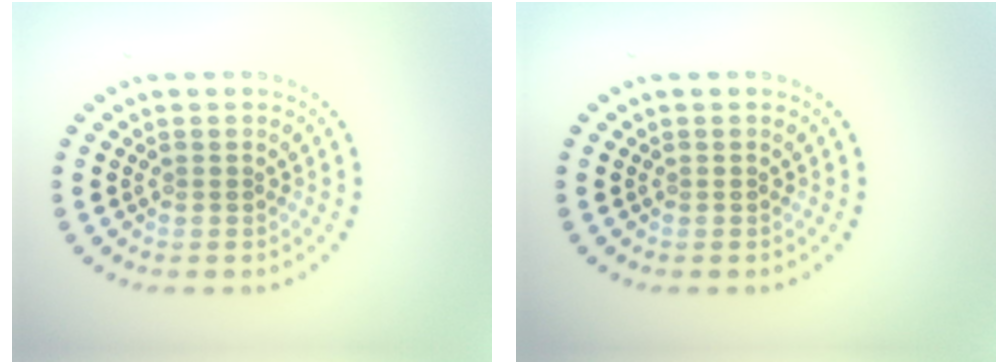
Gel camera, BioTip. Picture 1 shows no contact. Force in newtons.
{"total": 0.0}